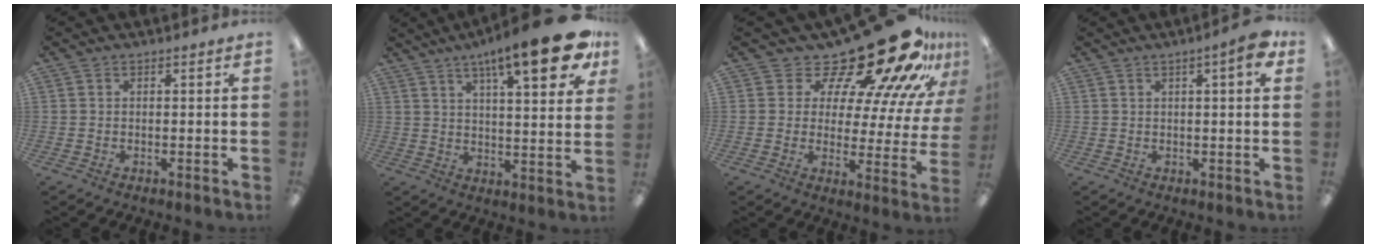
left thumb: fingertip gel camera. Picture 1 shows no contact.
{"total": 17.6, "force": [10.0, 4.5, 13.8], "torque": [-0.196, -0.048, 0.151]}
{"total": 23.4, "force": [18.0, 7.5, 13.0], "torque": [-0.179, -0.143, 0.294]}
{"total": 4.5, "force": [2.2, 0.8, 3.9], "torque": [-0.054, -0.004, 0.031]}